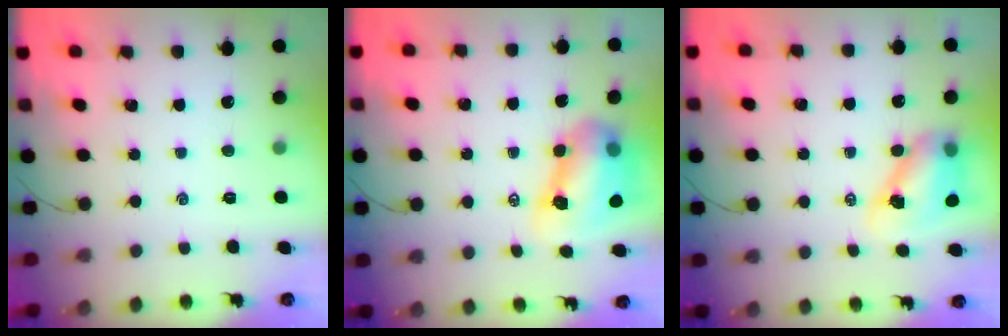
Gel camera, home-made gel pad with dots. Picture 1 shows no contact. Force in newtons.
{"total": 11.2, "press": 10.8, "slide": 3.2}
{"total": 8.6, "press": 8.4, "slide": 2.0}